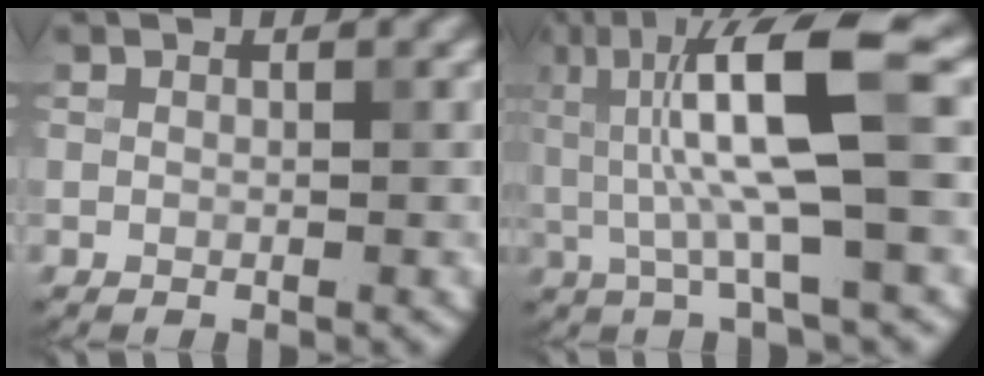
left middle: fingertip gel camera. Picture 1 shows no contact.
{"total": 9.2, "force": [1.8, 1.6, 8.9], "torque": [-0.163, 0.006, 0.035]}